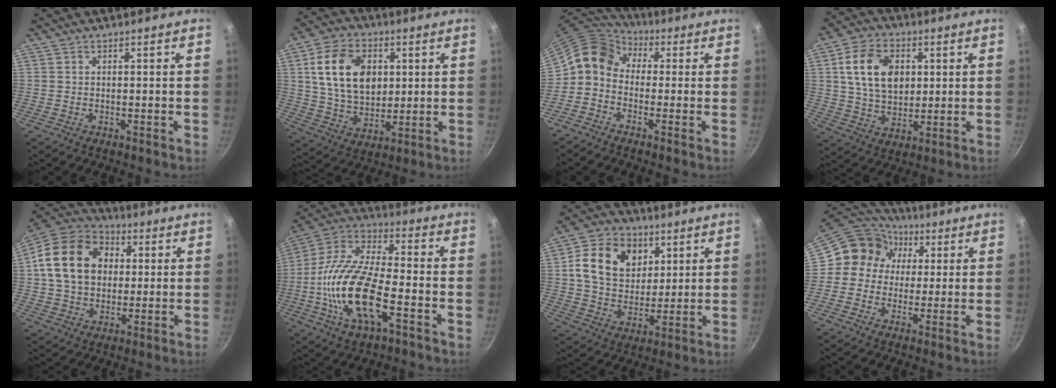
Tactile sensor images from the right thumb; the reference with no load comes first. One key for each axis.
{"total": 16.6, "fx": 3.8, "fy": 11.7, "fz": 11.1, "tx": -0.173, "ty": -0.005, "tz": 0.070}
{"total": 9.1, "fx": -0.1, "fy": 7.3, "fz": 5.5, "tx": -0.093, "ty": 0.034, "tz": -0.028}
{"total": 13.8, "fx": 3.1, "fy": 9.7, "fz": 9.3, "tx": -0.143, "ty": -0.002, "tz": 0.054}
{"total": 18.2, "fx": 3.0, "fy": 14.0, "fz": 11.1, "tx": -0.177, "ty": 0.023, "tz": 0.044}
{"total": 19.8, "fx": -5.7, "fy": 8.1, "fz": 17.1, "tx": -0.329, "ty": 0.032, "tz": -0.126}
{"total": 15.0, "fx": 4.8, "fy": 11.4, "fz": 8.5, "tx": -0.125, "ty": -0.008, "tz": 0.075}
{"total": 12.0, "fx": 2.4, "fy": 10.8, "fz": 4.6, "tx": -0.048, "ty": 0.024, "tz": 0.017}